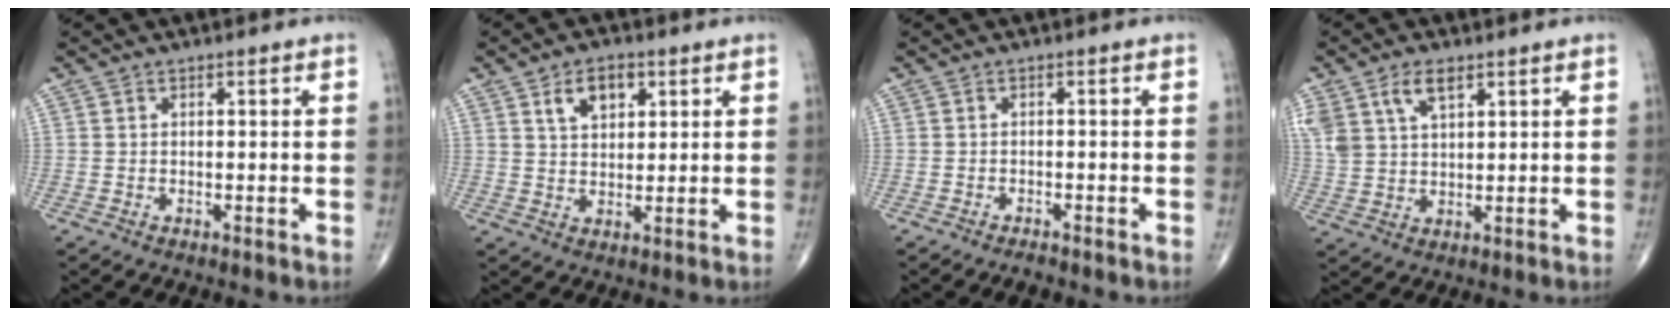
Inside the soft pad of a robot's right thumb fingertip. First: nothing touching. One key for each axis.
{"total": 6.3, "fx": 2.9, "fy": 3.8, "fz": 4.1, "tx": -0.052, "ty": -0.009, "tz": 0.050}
{"total": 1.4, "fx": -1.2, "fy": 0.3, "fz": 0.6, "tx": -0.019, "ty": 0.005, "tz": -0.019}
{"total": 8.9, "fx": 4.8, "fy": 4.8, "fz": 5.7, "tx": -0.116, "ty": -0.008, "tz": 0.100}